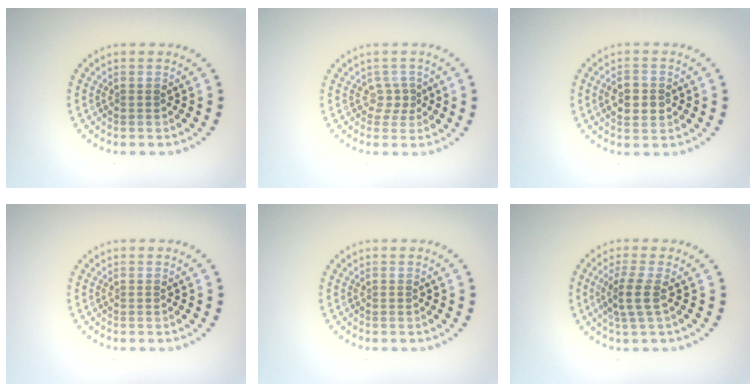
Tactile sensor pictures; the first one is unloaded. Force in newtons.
{"total": 1.4, "press": 1.0, "slide": 1.1}
{"total": 3.0, "press": 3.0, "slide": 0.0}
{"total": 0.0}
{"total": 0.0}
{"total": 2.3, "press": 1.9, "slide": 1.4}